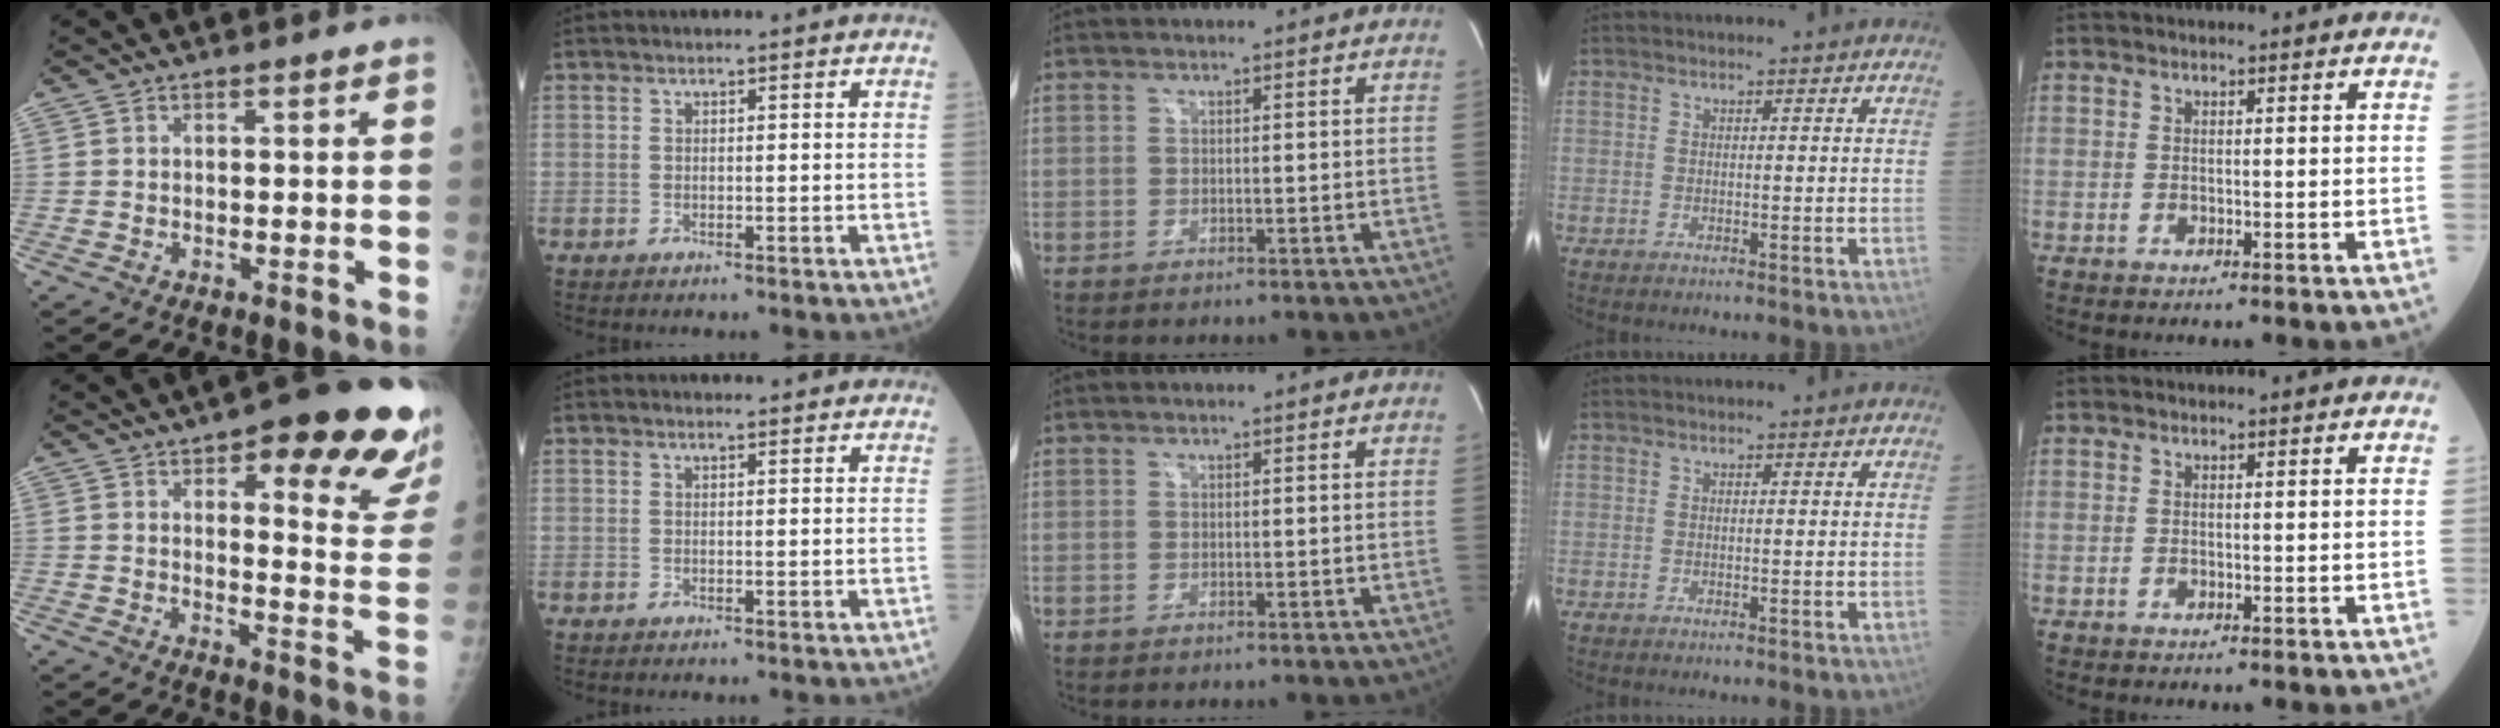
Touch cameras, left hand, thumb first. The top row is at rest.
{"thumb": {"total": 21.4, "force": [12.5, 6.1, 16.2], "torque": [-0.163, -0.055, 0.149]}, "index": {"total": 2.4, "force": [2.3, 0.6, 0.5], "torque": [-0.014, 0.010, 0.023]}}